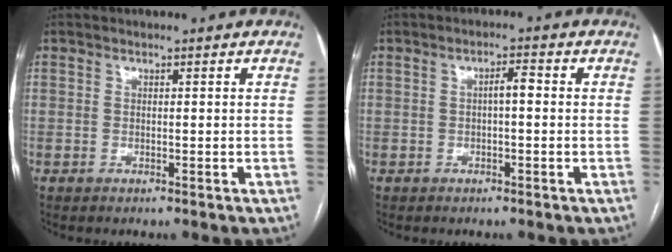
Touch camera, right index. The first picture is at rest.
{"total": 2.2, "force": [0.0, 0.5, 2.1], "torque": [-0.035, 0.006, 0.000]}